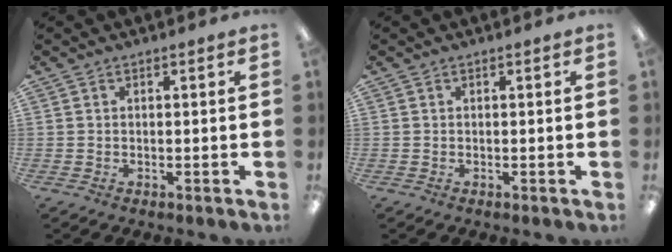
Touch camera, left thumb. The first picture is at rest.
{"total": 0.0}